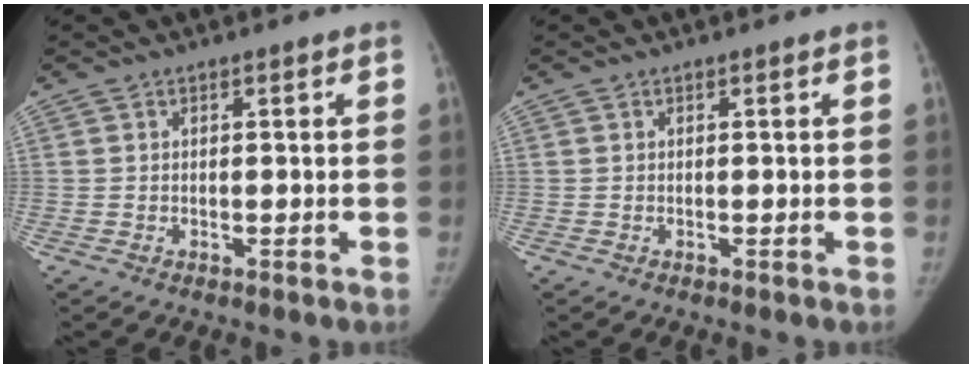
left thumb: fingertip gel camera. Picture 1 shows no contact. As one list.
[{"total": 0.0}]